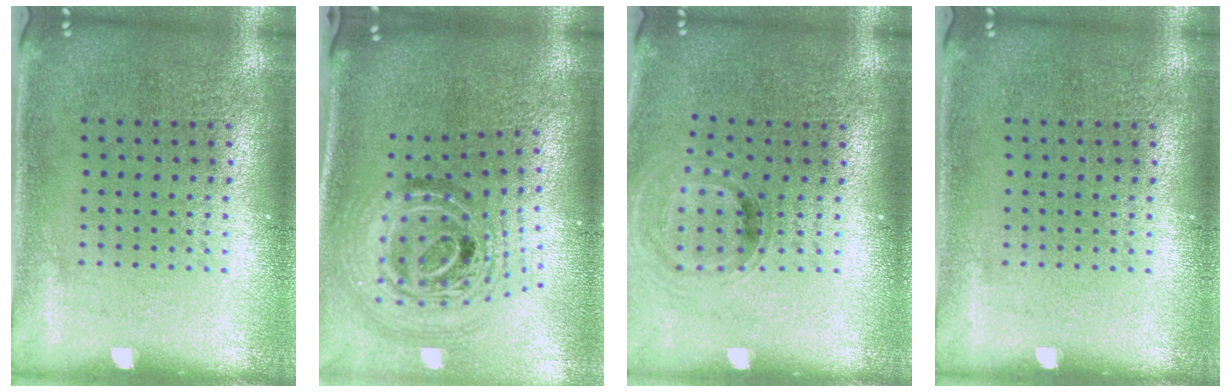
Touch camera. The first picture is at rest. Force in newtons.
{"total": 2.1, "press": 1.7, "slide": 1.3}
{"total": 0.8, "press": 0.8, "slide": 0.2}
{"total": 0.0}